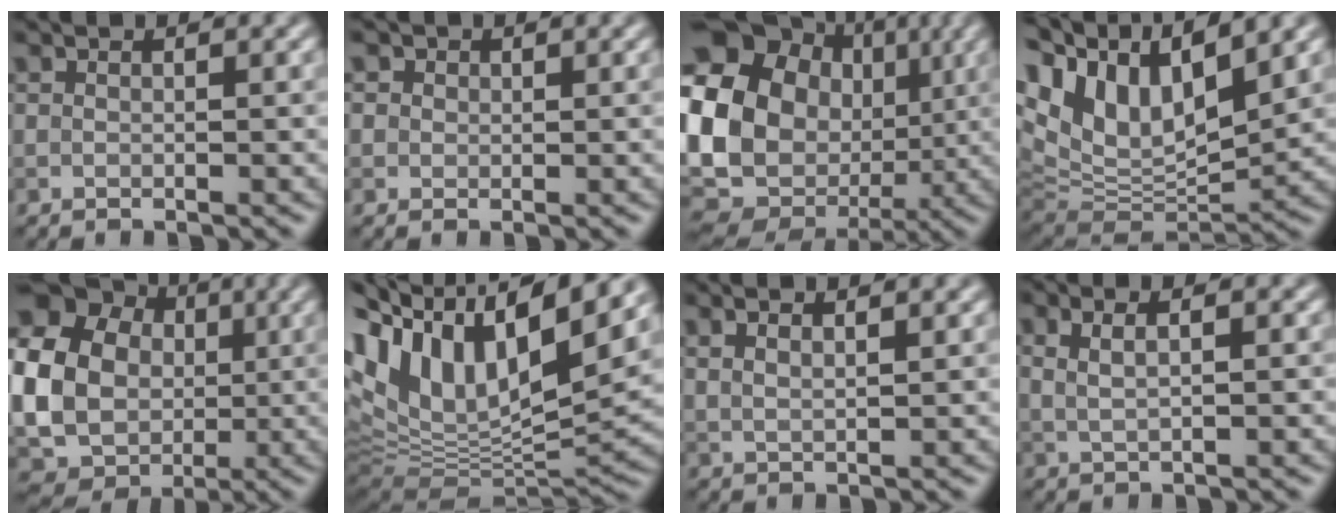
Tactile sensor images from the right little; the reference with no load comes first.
{"total": 2.1, "force": [1.0, 1.6, 0.8], "torque": [-0.011, 0.007, 0.008]}
{"total": 22.6, "force": [1.3, 19.4, 11.4], "torque": [-0.222, 0.012, -0.009]}
{"total": 12.5, "force": [6.1, 5.8, 9.2], "torque": [-0.188, 0.018, 0.117]}
{"total": 17.6, "force": [1.9, 15.7, 7.8], "torque": [-0.190, 0.009, 0.002]}
{"total": 14.5, "force": [6.0, 7.4, 10.9], "torque": [-0.217, 0.019, 0.110]}
{"total": 2.2, "force": [1.2, 0.6, 1.6], "torque": [-0.026, 0.003, 0.022]}
{"total": 3.4, "force": [1.5, 1.5, 2.7], "torque": [-0.036, 0.012, 0.011]}